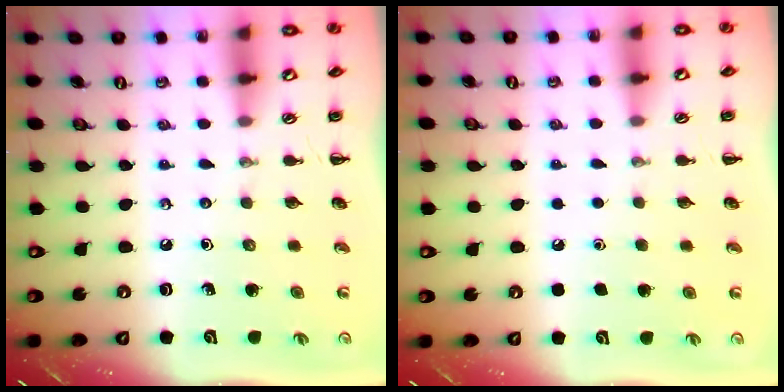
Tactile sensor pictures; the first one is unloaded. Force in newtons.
{"total": 1.7, "press": 1.7, "slide": 0.1}